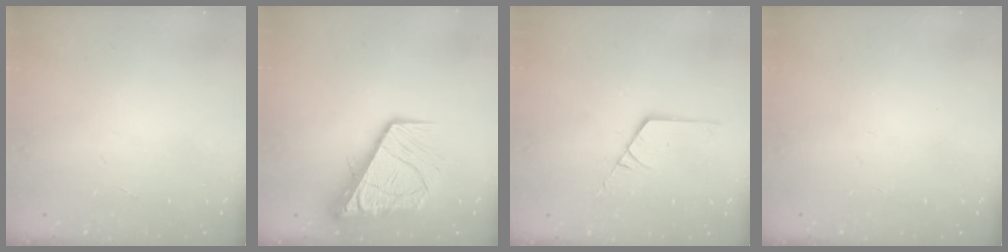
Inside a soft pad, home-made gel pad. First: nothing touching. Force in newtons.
{"total": 13.9, "press": 13.8, "slide": 1.7}
{"total": 2.6, "press": 2.6, "slide": 0.2}
{"total": 0.0}